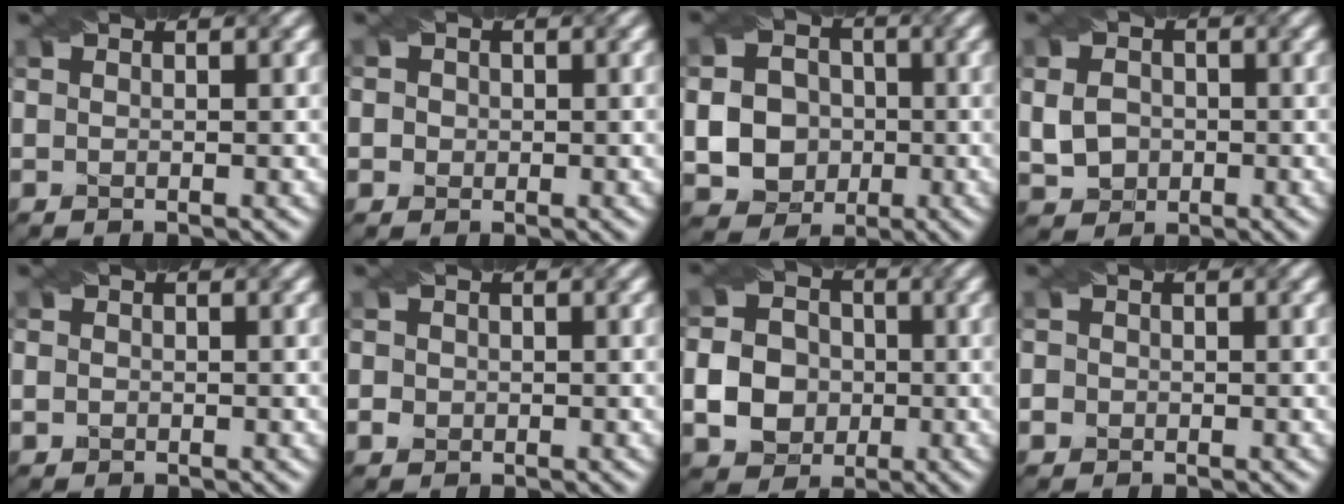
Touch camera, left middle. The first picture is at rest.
{"total": 1.6, "force": [0.1, 1.5, 0.4], "torque": [0.006, 0.010, -0.003]}
{"total": 8.3, "force": [-1.3, 7.5, 3.2], "torque": [-0.063, 0.000, -0.044]}
{"total": 3.2, "force": [-0.6, 2.7, 1.7], "torque": [-0.036, -0.003, -0.011]}
{"total": 0.7, "force": [-0.1, 0.7, 0.0], "torque": [0.005, -0.003, -0.006]}
{"total": 0.9, "force": [-0.2, 0.9, 0.1], "torque": [0.003, -0.004, -0.001]}
{"total": 6.1, "force": [-1.3, 5.4, 2.4], "torque": [-0.042, -0.003, -0.041]}
{"total": 1.1, "force": [-0.4, 1.0, 0.0], "torque": [0.014, -0.001, -0.007]}